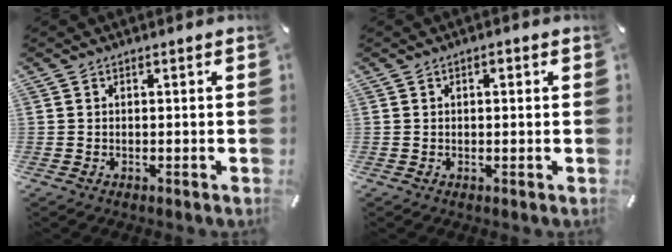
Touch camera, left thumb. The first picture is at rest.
{"total": 1.2, "force": [0.3, 0.7, 1.0], "torque": [-0.020, 0.005, 0.004]}